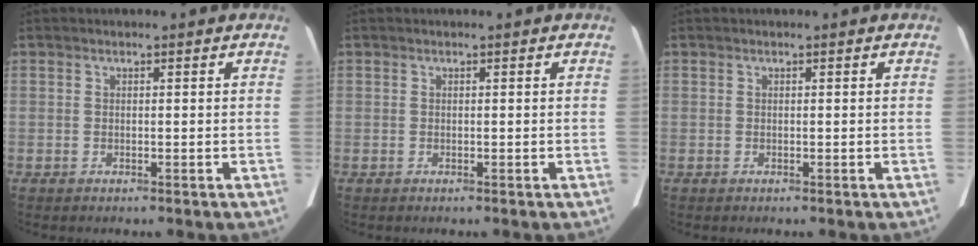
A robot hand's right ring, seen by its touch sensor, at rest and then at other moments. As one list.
[{"total": 0.0}, {"total": 0.0}]